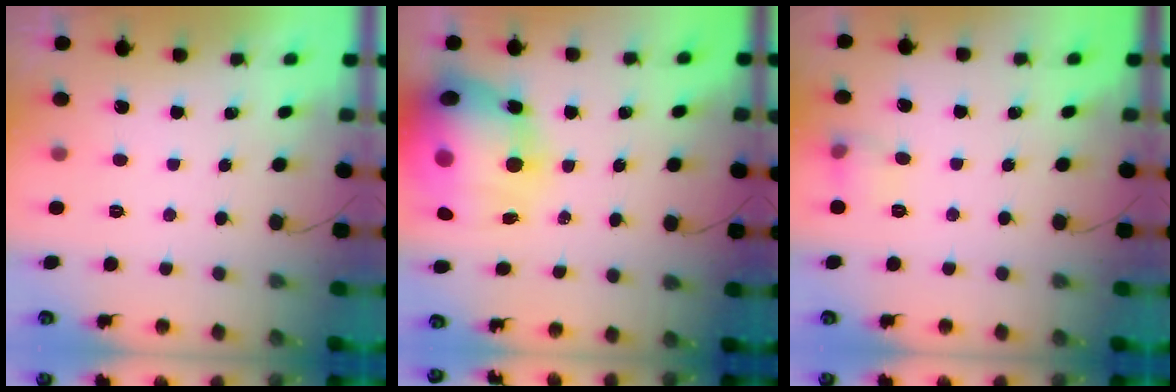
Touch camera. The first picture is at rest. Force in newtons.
{"total": 24.9, "press": 24.2, "slide": 5.9}
{"total": 5.5, "press": 5.4, "slide": 1.2}